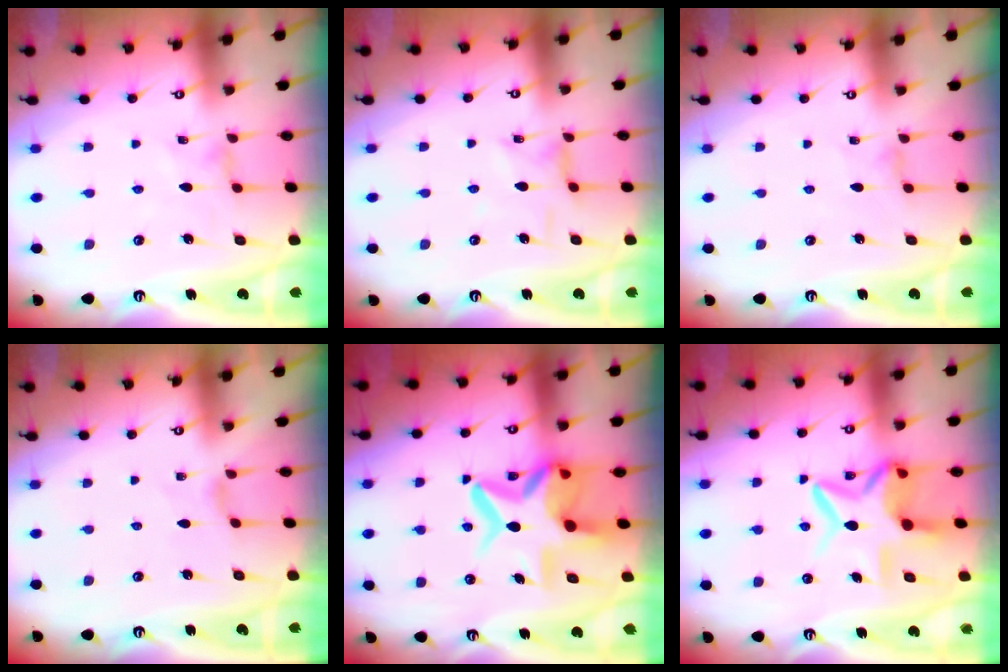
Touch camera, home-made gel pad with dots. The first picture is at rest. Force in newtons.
{"total": 2.8, "press": 2.8, "slide": 0.2}
{"total": 1.0, "press": 1.0, "slide": 0.3}
{"total": 1.2, "press": 1.2, "slide": 0.4}
{"total": 13.7, "press": 13.7, "slide": 1.4}
{"total": 10.9, "press": 10.8, "slide": 1.4}